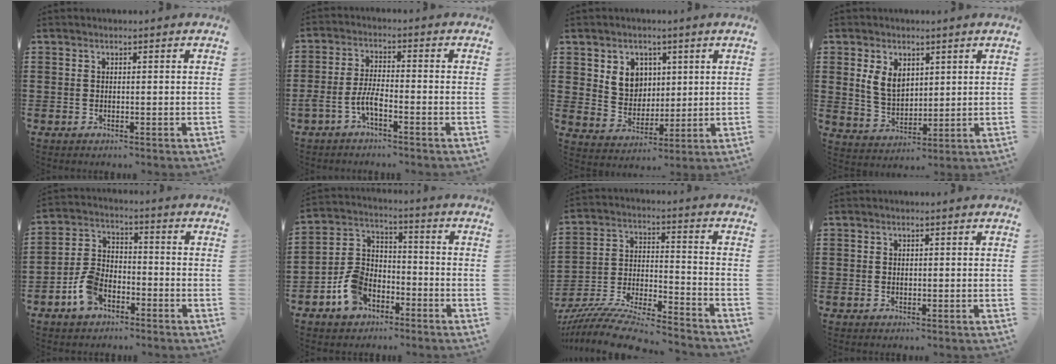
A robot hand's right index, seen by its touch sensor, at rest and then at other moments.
{"total": 4.3, "force": [-2.5, 1.0, 3.4], "torque": [-0.087, -0.004, -0.053]}
{"total": 6.0, "force": [2.2, 5.2, 2.0], "torque": [-0.056, 0.014, 0.039]}
{"total": 5.9, "force": [2.2, 4.1, 3.6], "torque": [-0.091, 0.011, 0.037]}
{"total": 6.5, "force": [-3.8, 3.8, 3.6], "torque": [-0.096, 0.010, -0.077]}
{"total": 7.9, "force": [-4.5, 5.5, 3.4], "torque": [-0.105, 0.018, -0.092]}
{"total": 10.8, "force": [-9.9, 0.8, 4.3], "torque": [-0.086, 0.014, -0.199]}
{"total": 0.6, "force": [0.1, 0.6, 0.3], "torque": [-0.008, 0.003, 0.002]}